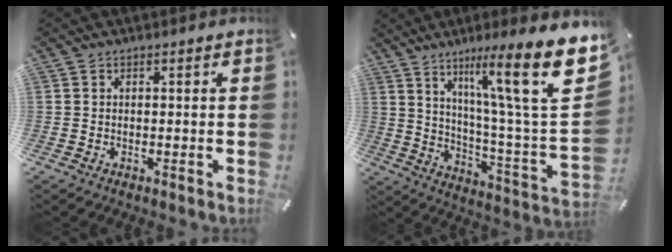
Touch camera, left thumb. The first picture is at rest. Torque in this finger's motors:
{"motor_torque": [2.82, 2.19, 1.44, -1.33, 0.60]}